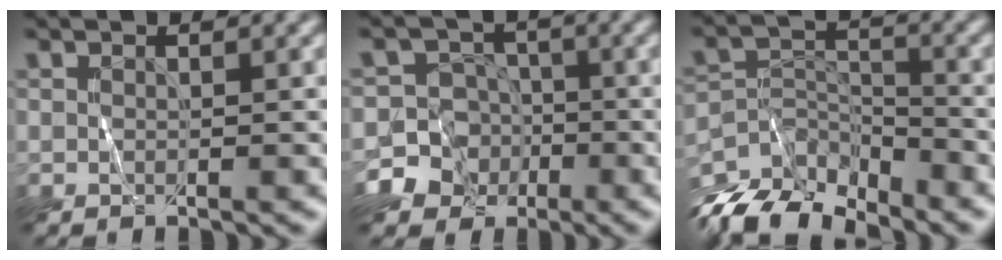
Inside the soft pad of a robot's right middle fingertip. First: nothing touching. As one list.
[{"total": 12.4, "force": [-5.6, 10.9, 1.6], "torque": [-0.050, -0.028, -0.108]}, {"total": 7.8, "force": [-6.7, 2.9, 2.9], "torque": [-0.055, -0.010, -0.132]}]